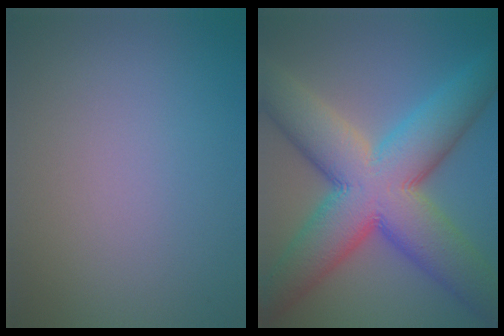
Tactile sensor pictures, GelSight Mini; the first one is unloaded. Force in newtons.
{"total": 14.6, "press": 14.6, "slide": 0.3}